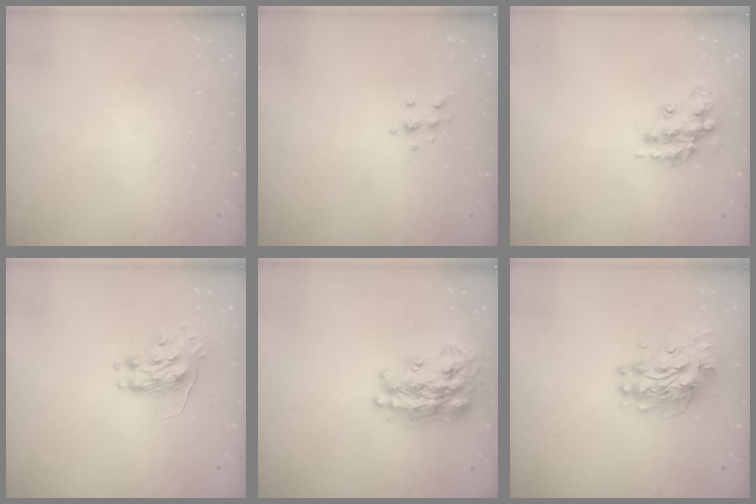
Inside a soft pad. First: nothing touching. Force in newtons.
{"total": 6.2, "press": 6.2, "slide": 0.8}
{"total": 14.2, "press": 14.2, "slide": 0.9}
{"total": 8.6, "press": 8.6, "slide": 0.3}
{"total": 23.2, "press": 23.2, "slide": 1.8}
{"total": 11.2, "press": 11.2, "slide": 0.9}